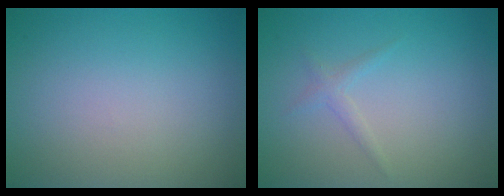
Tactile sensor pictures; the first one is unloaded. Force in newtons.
{"total": 1.0, "press": 1.0, "slide": 0.1}